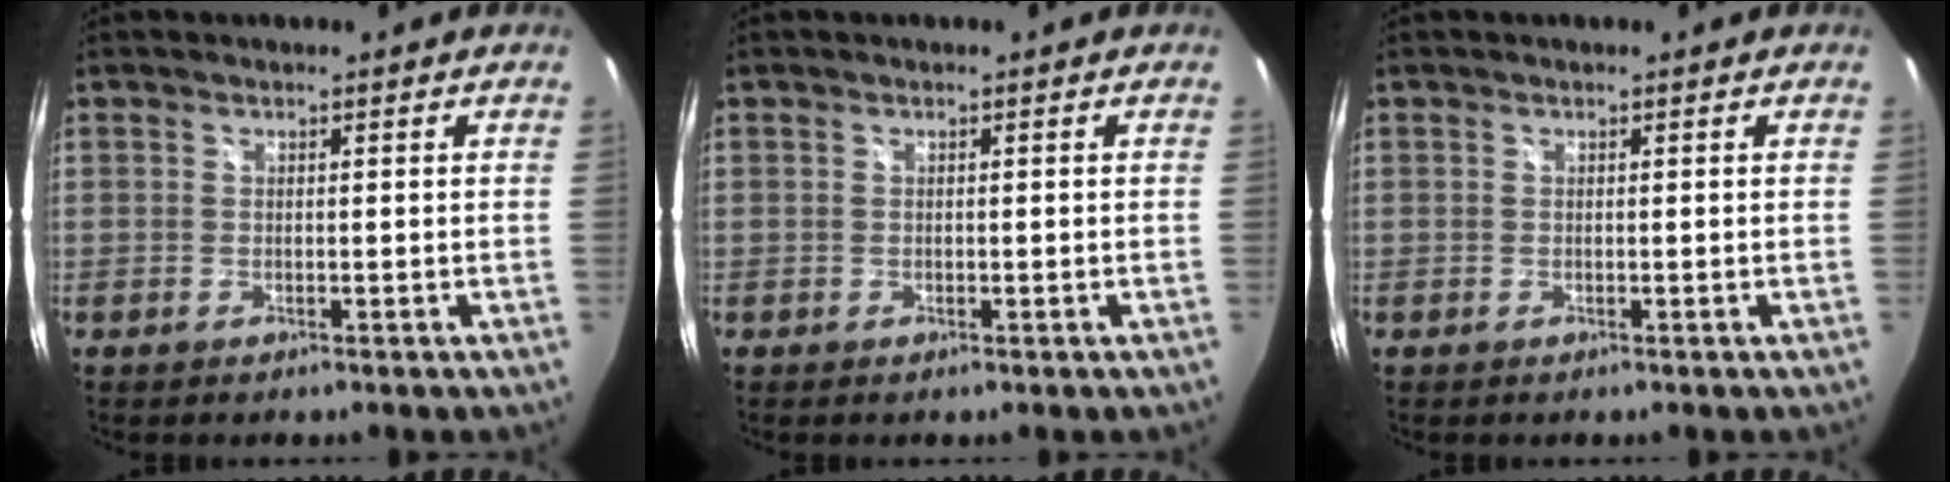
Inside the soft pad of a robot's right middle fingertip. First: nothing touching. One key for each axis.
{"total": 0.0}
{"total": 0.0}